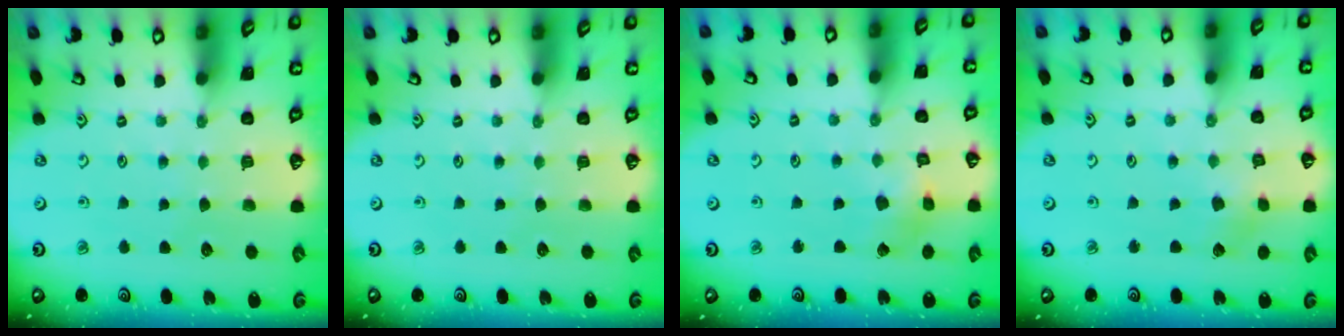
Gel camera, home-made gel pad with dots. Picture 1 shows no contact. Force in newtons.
{"total": 0.0}
{"total": 3.6, "press": 3.6, "slide": 0.4}
{"total": 2.8, "press": 2.7, "slide": 0.4}